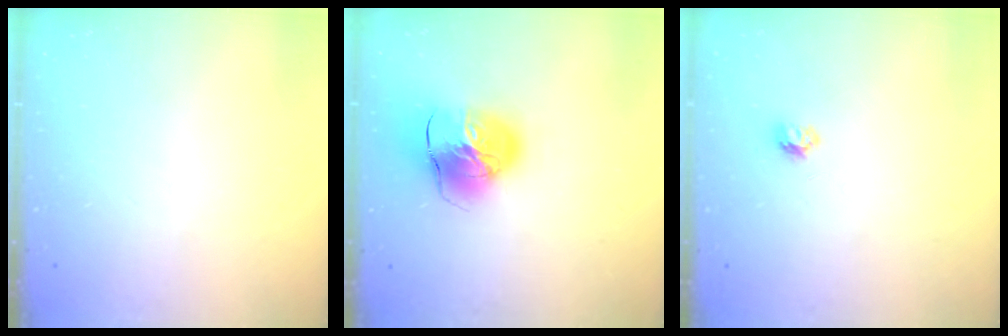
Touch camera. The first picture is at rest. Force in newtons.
{"total": 14.1, "press": 14.0, "slide": 2.0}
{"total": 3.5, "press": 3.5, "slide": 0.5}